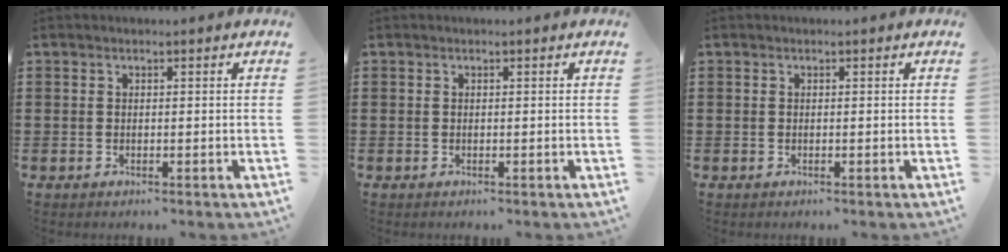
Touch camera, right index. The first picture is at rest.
{"total": 0.0}
{"total": 0.0}